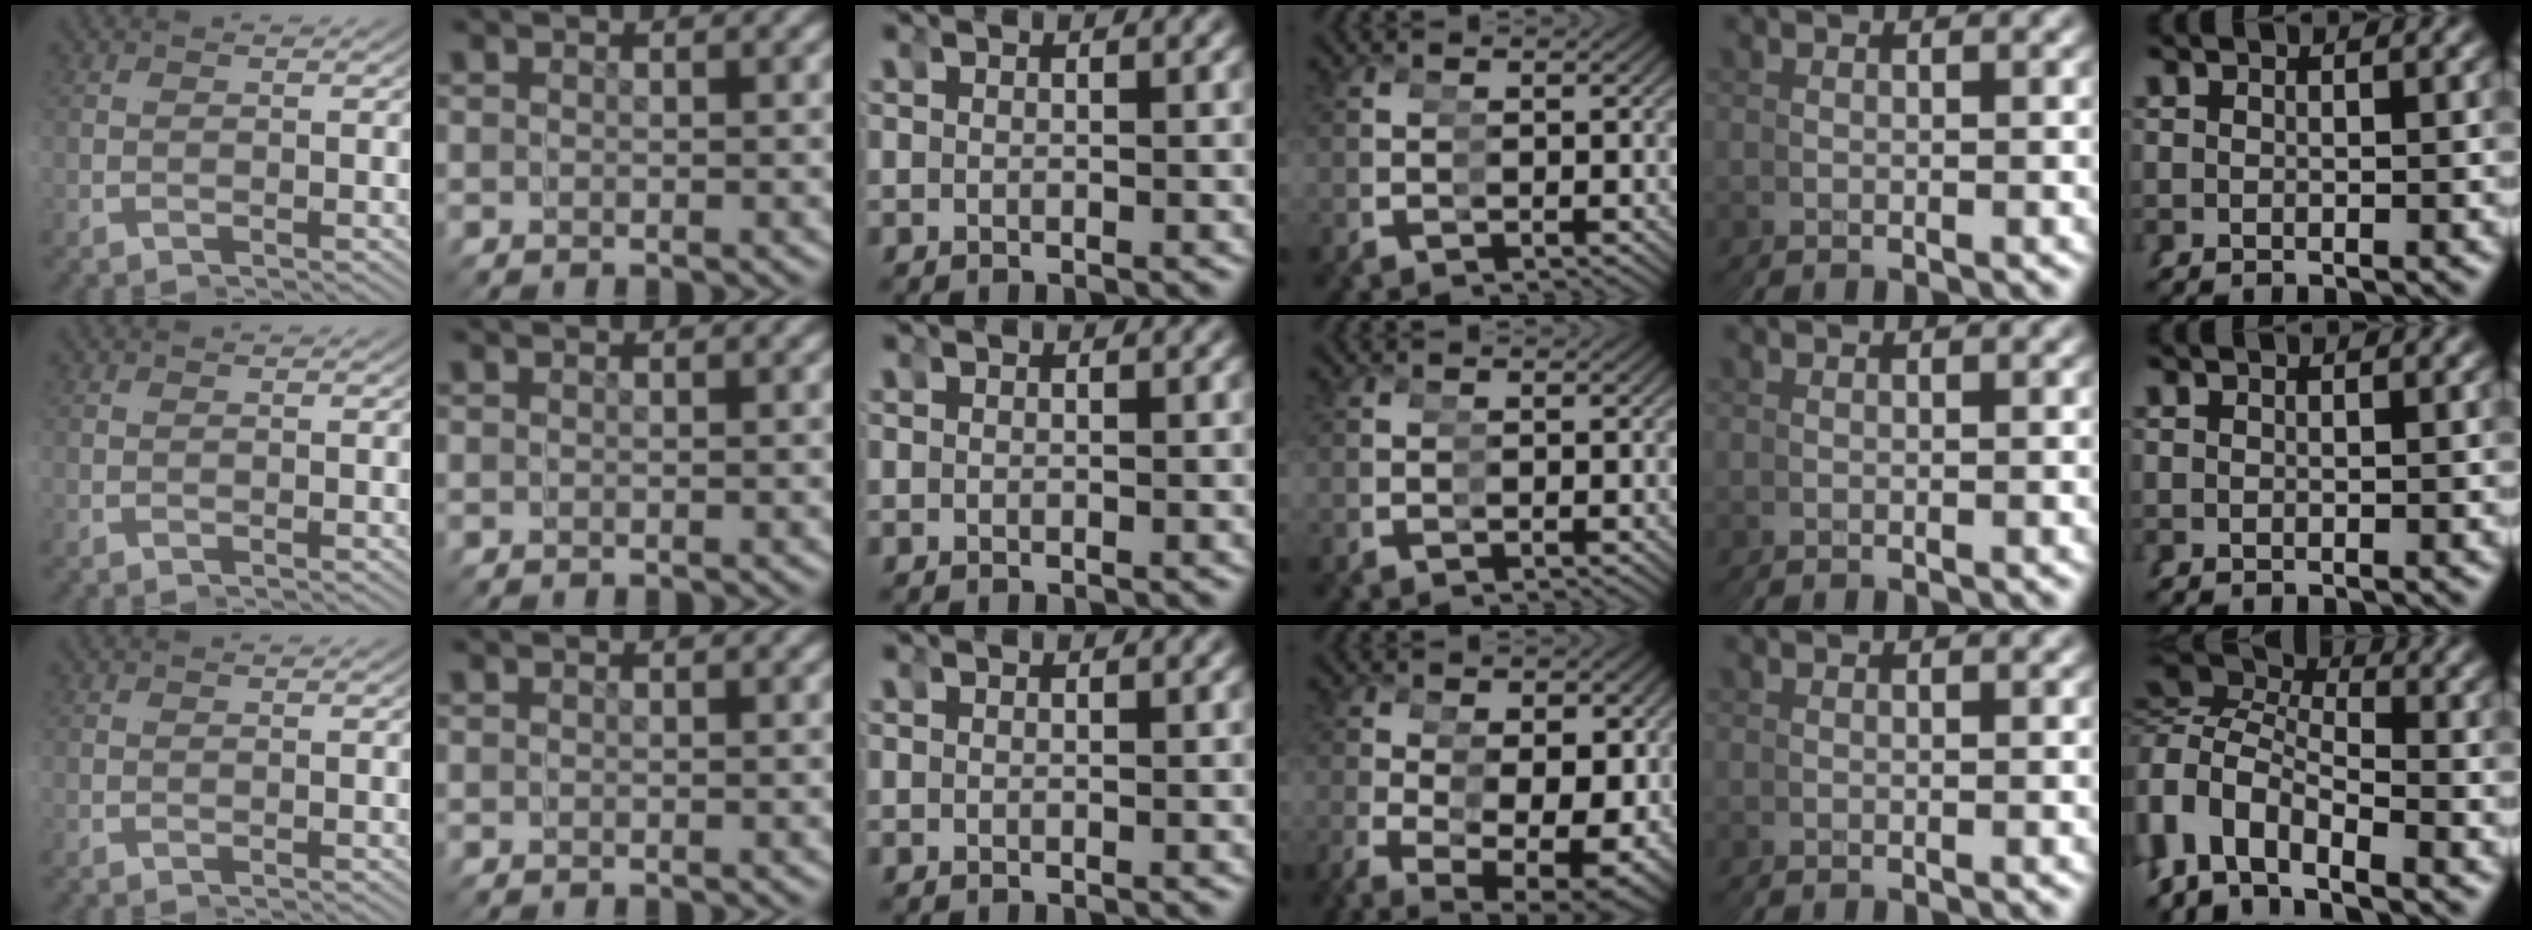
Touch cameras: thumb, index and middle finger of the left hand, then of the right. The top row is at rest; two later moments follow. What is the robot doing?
{"motion": "grasp_and_lifting", "object": "hoodie"}